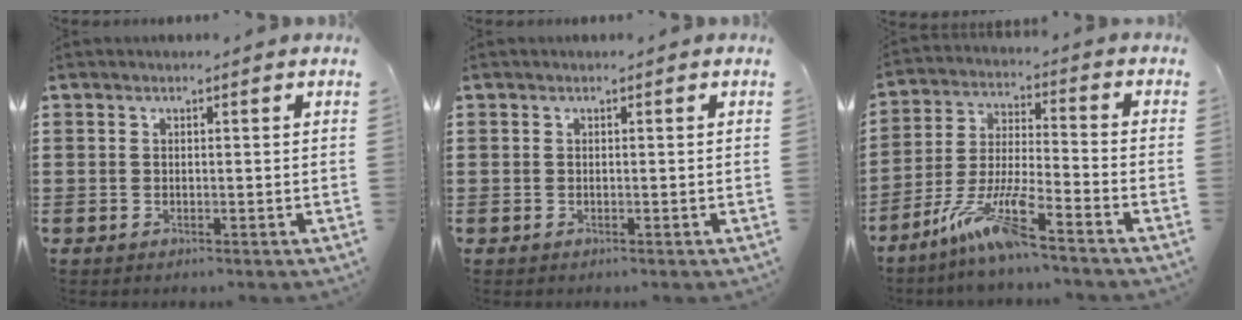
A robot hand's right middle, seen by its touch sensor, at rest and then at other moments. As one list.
[{"total": 0.0}, {"total": 10.2, "force": [-7.5, 0.7, 6.8], "torque": [-0.150, -0.009, -0.149]}]